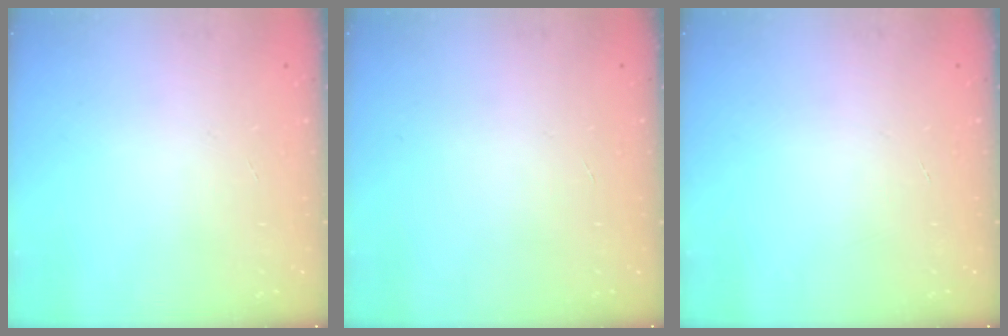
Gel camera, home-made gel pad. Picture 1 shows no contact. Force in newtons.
{"total": 0.0}
{"total": 0.0}